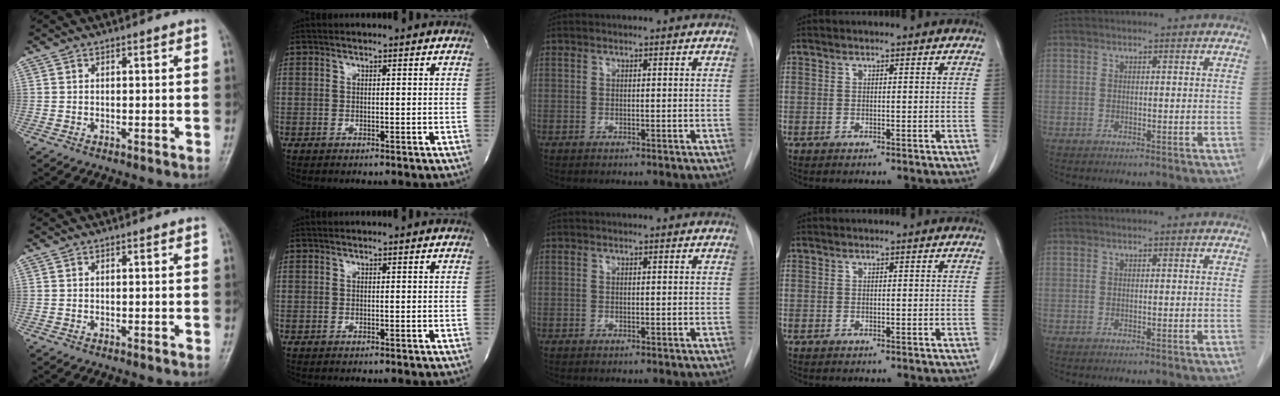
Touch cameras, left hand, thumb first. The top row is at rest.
{}